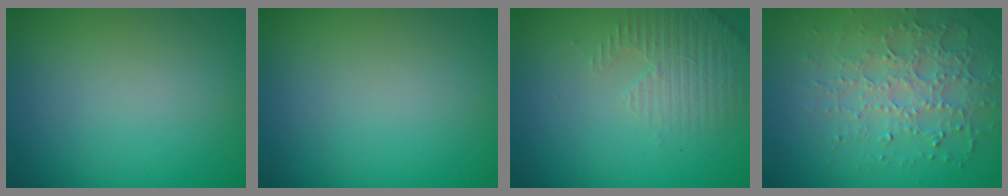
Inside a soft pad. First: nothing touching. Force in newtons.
{"total": 0.0}
{"total": 2.8, "press": 2.7, "slide": 0.8}
{"total": 4.0, "press": 3.8, "slide": 1.4}